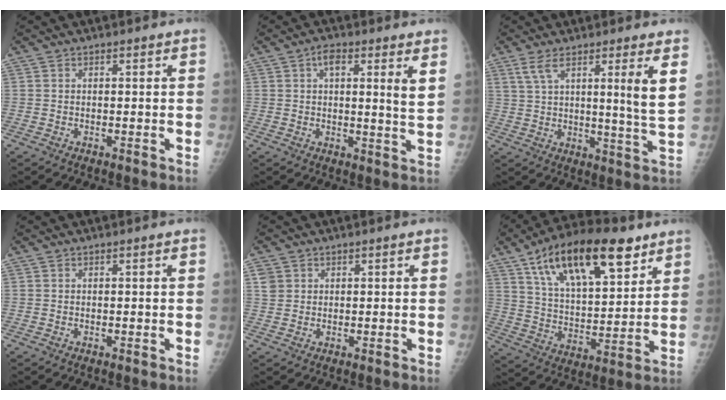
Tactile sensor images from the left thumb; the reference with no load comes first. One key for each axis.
{"total": 7.2, "fx": 3.3, "fy": 1.5, "fz": 6.3, "tx": -0.086, "ty": -0.018, "tz": 0.040}
{"total": 10.2, "fx": 4.8, "fy": -0.2, "fz": 9.0, "tx": -0.155, "ty": -0.041, "tz": 0.081}
{"total": 0.0}
{"total": 2.4, "fx": 1.0, "fy": 2.1, "fz": 0.6, "tx": 0.001, "ty": -0.004, "tz": 0.018}
{"total": 23.3, "fx": 13.1, "fy": 9.7, "fz": 16.7, "tx": -0.251, "ty": -0.031, "tz": 0.226}